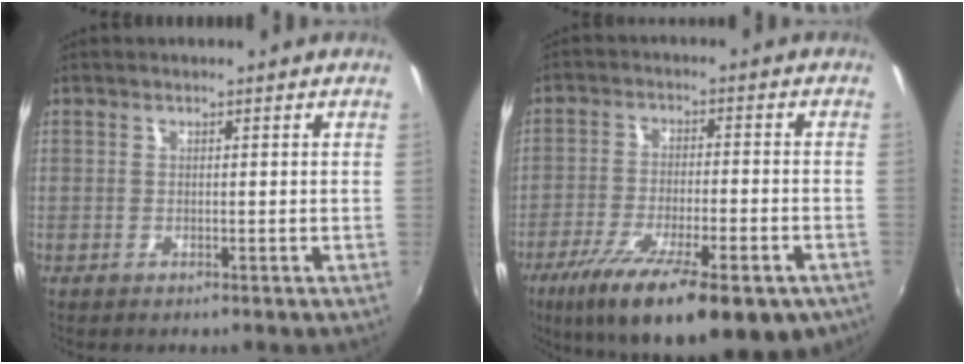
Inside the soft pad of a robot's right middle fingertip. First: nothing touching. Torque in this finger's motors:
{"motor_torque": [1.23, -0.91, 0.32, 0.21]}